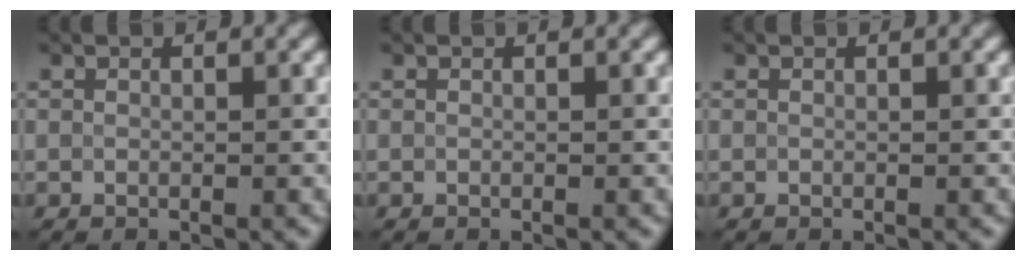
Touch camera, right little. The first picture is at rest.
{"total": 0.0}
{"total": 0.0}